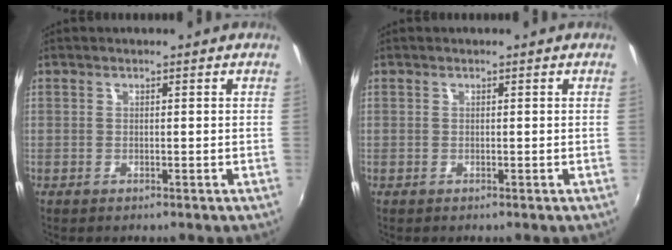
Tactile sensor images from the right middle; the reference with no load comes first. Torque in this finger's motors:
{"motor_torque": [0.00, 0.00, 0.00, 0.00]}